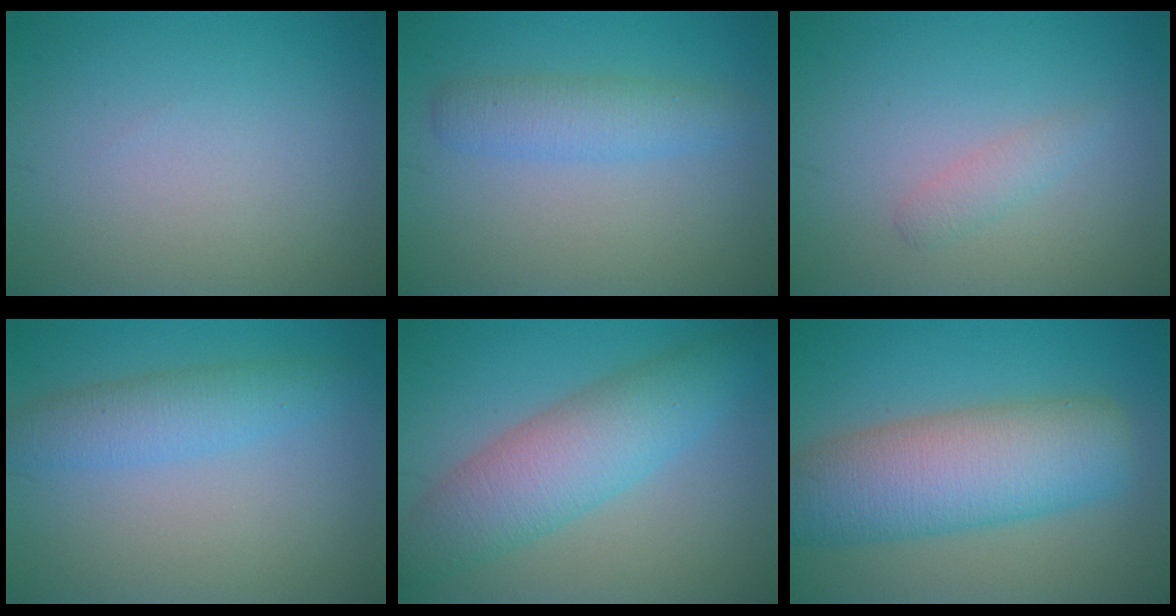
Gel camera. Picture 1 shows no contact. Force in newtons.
{"total": 2.9, "press": 2.9, "slide": 0.1}
{"total": 1.3, "press": 1.3, "slide": 0.1}
{"total": 3.3, "press": 3.3, "slide": 0.1}
{"total": 6.9, "press": 6.9, "slide": 0.1}
{"total": 9.5, "press": 9.5, "slide": 0.3}